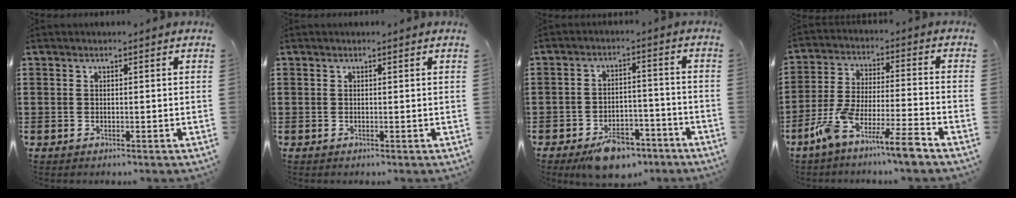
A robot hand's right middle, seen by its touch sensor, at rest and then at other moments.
{"total": 0.0}
{"total": 6.6, "force": [-5.2, 2.7, 3.0], "torque": [-0.048, 0.017, -0.094]}
{"total": 9.3, "force": [-7.5, 0.1, 5.5], "torque": [-0.127, -0.008, -0.150]}